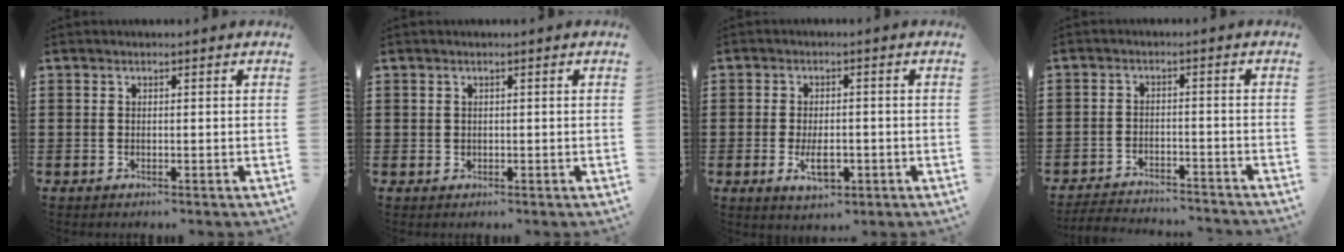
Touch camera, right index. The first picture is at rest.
{"total": 0.6, "force": [0.4, 0.4, 0.2], "torque": [-0.007, 0.000, 0.008]}
{"total": 5.0, "force": [-1.5, 2.5, 4.1], "torque": [-0.076, -0.004, -0.031]}
{"total": 3.5, "force": [-3.5, 0.2, 0.1], "torque": [-0.011, 0.001, -0.077]}